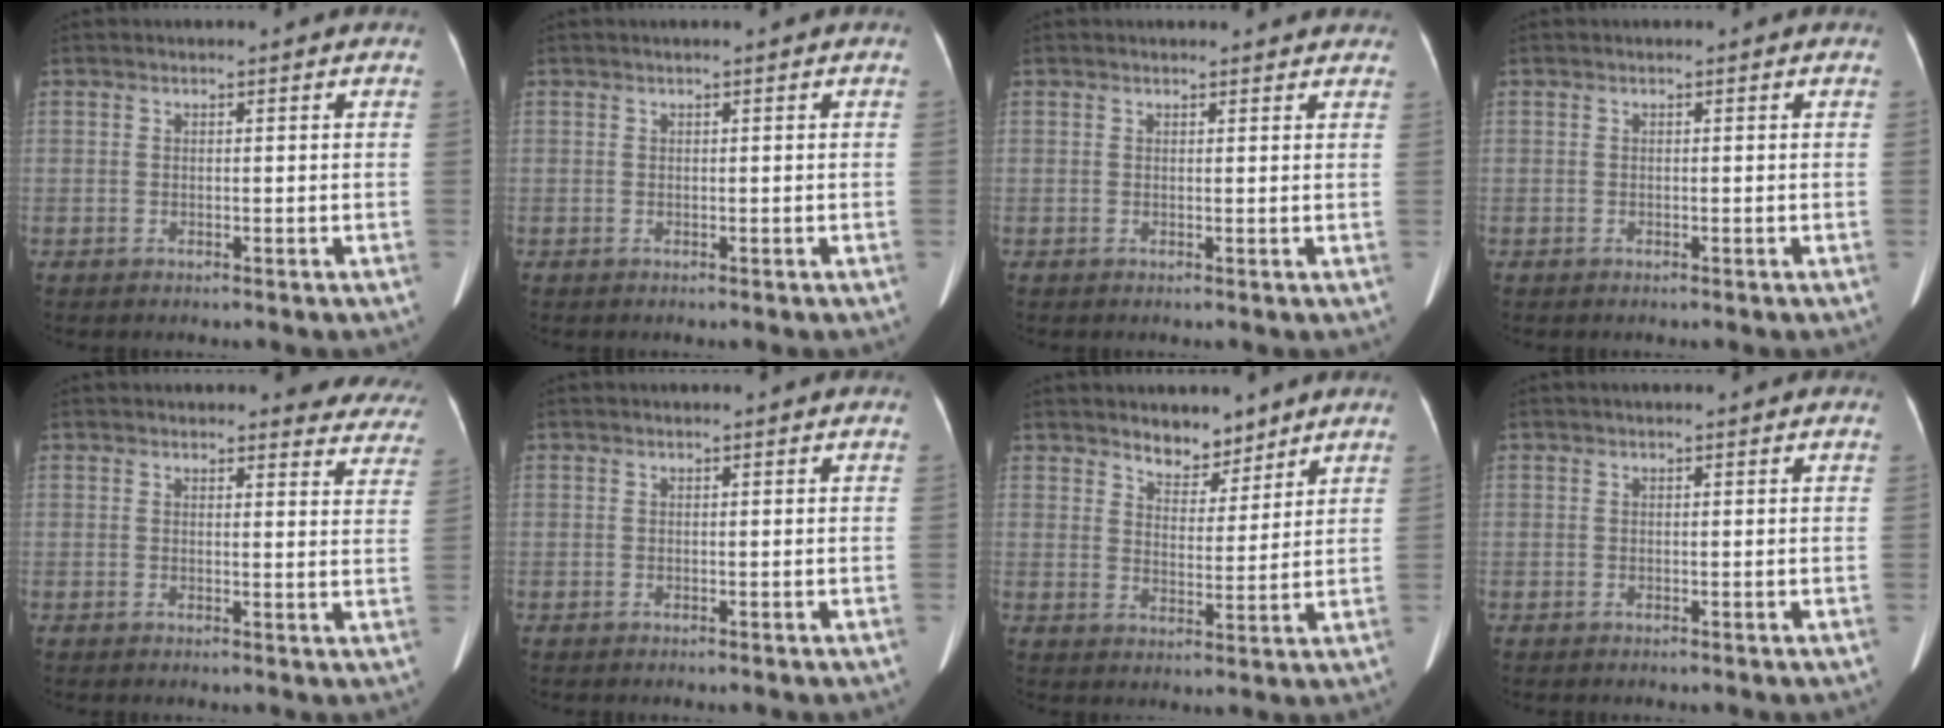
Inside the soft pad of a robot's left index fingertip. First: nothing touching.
{"total": 0.0}
{"total": 4.8, "force": [4.5, 1.2, 1.2], "torque": [-0.007, 0.010, 0.039]}
{"total": 0.0}
{"total": 8.7, "force": [8.3, 2.4, 1.2], "torque": [0.032, -0.023, 0.057]}
{"total": 0.0}
{"total": 4.3, "force": [3.7, 1.9, 1.1], "torque": [-0.016, -0.002, 0.063]}
{"total": 0.7, "force": [0.4, 0.2, 0.4], "torque": [-0.009, 0.011, 0.003]}